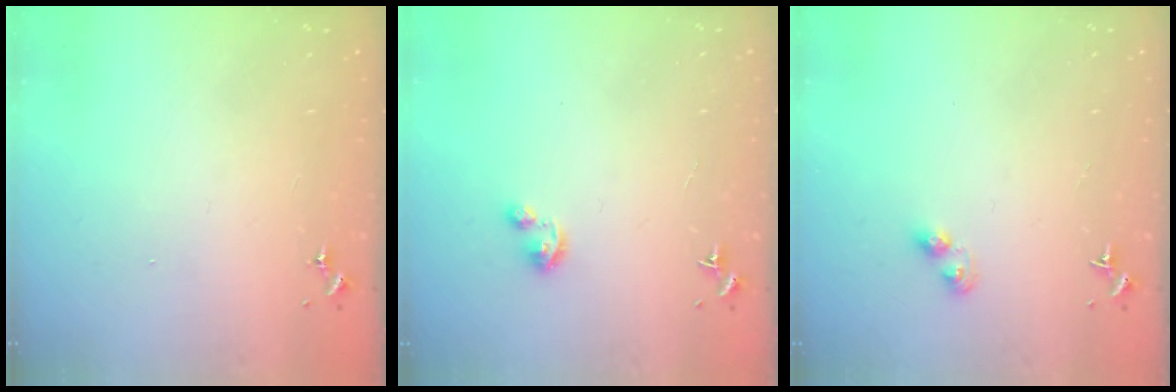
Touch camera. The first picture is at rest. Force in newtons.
{"total": 2.7, "press": 2.7, "slide": 0.3}
{"total": 3.2, "press": 3.2, "slide": 0.5}